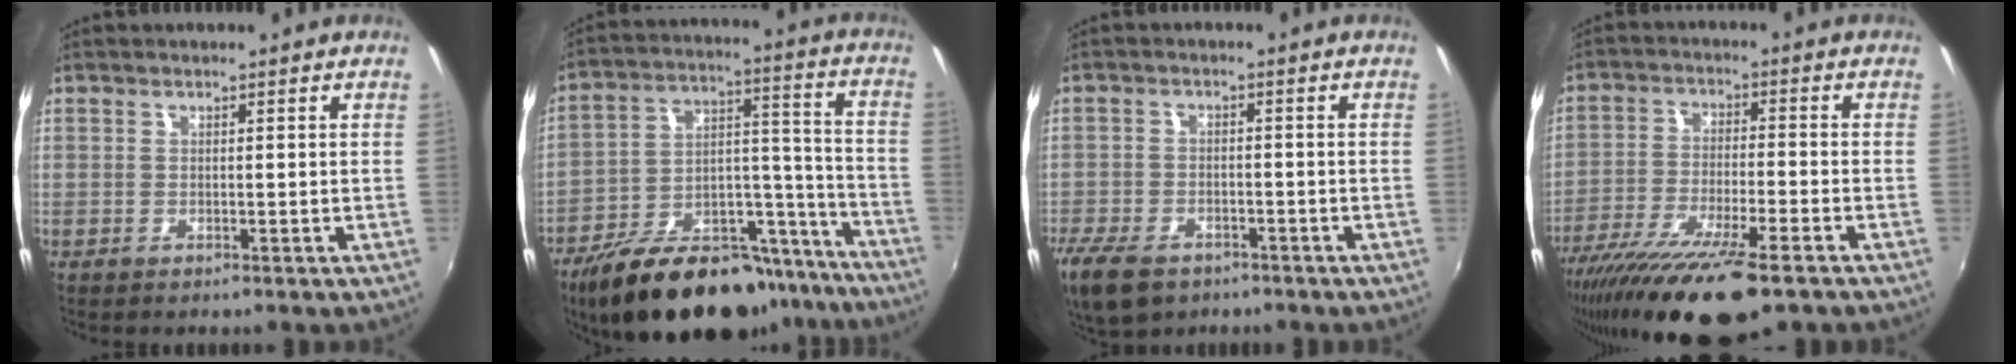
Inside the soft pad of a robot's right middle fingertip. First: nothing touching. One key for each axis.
{"total": 26.3, "fx": -19.7, "fy": 11.4, "fz": 13.2, "tx": -0.209, "ty": 0.040, "tz": -0.274}
{"total": 10.7, "fx": -7.0, "fy": 5.8, "fz": 5.6, "tx": -0.144, "ty": -0.025, "tz": -0.125}
{"total": 17.8, "fx": -12.9, "fy": 3.0, "fz": 11.9, "tx": -0.233, "ty": -0.056, "tz": -0.220}